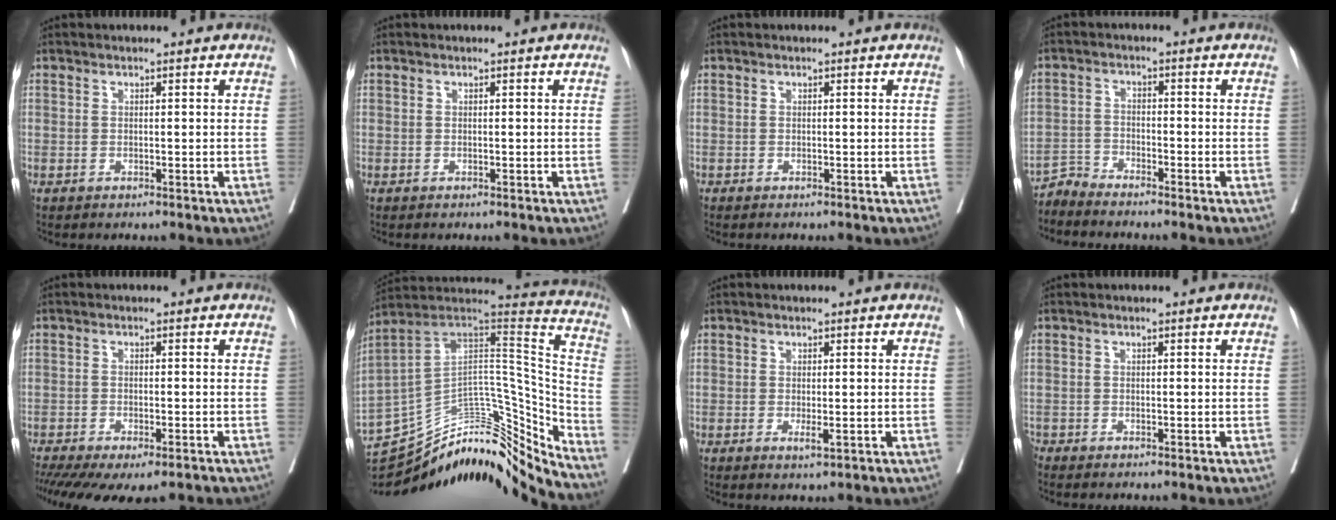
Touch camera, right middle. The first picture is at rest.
{"total": 0.0}
{"total": 0.0}
{"total": 2.9, "force": [-2.9, -0.3, -0.5], "torque": [0.018, -0.015, -0.058]}
{"total": 12.2, "force": [-9.0, 3.7, 7.3], "torque": [-0.151, -0.017, -0.130]}
{"total": 22.2, "force": [-19.6, 5.7, 8.6], "torque": [-0.117, 0.082, -0.302]}
{"total": 1.6, "force": [-0.2, 0.2, 1.6], "torque": [-0.026, -0.004, -0.003]}
{"total": 0.7, "force": [-0.7, 0.0, 0.0], "torque": [-0.002, -0.002, -0.015]}